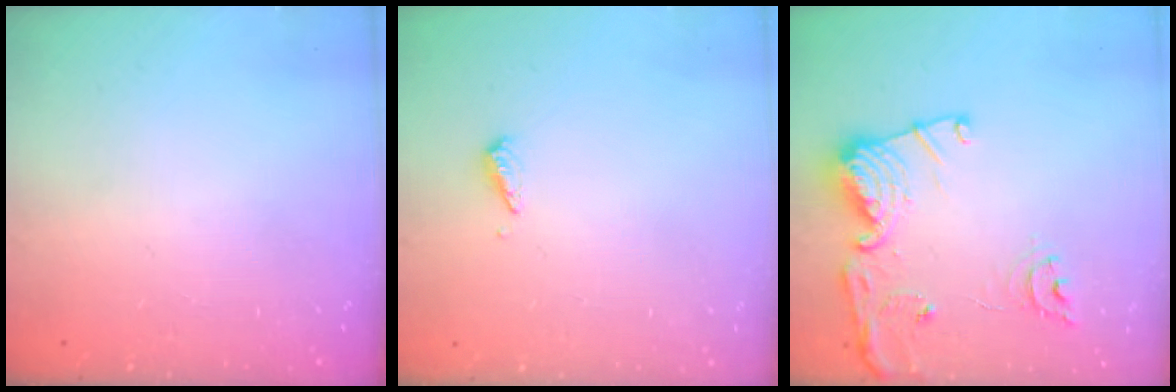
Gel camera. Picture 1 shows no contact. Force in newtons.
{"total": 3.0, "press": 3.0, "slide": 0.2}
{"total": 15.1, "press": 15.0, "slide": 1.6}